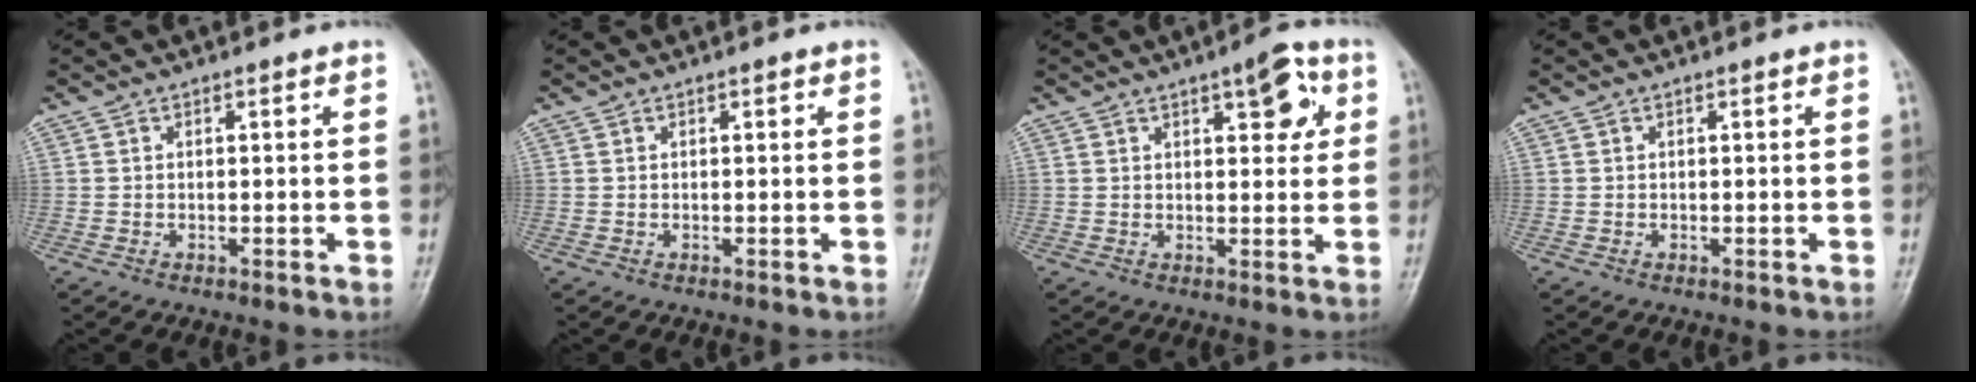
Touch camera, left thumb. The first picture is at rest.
{"total": 0.7, "force": [0.3, 0.3, 0.5], "torque": [-0.006, 0.000, 0.004]}
{"total": 7.2, "force": [3.0, 3.0, 5.8], "torque": [-0.051, -0.006, 0.034]}
{"total": 0.0}